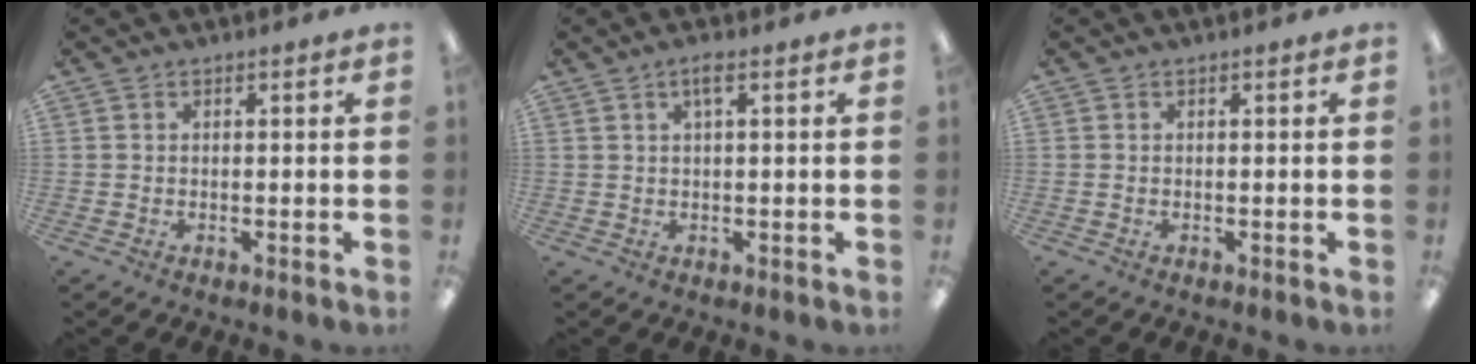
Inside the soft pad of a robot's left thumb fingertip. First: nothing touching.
{"total": 2.7, "force": [1.4, 0.8, 2.3], "torque": [-0.041, 0.005, 0.019]}
{"total": 0.0}